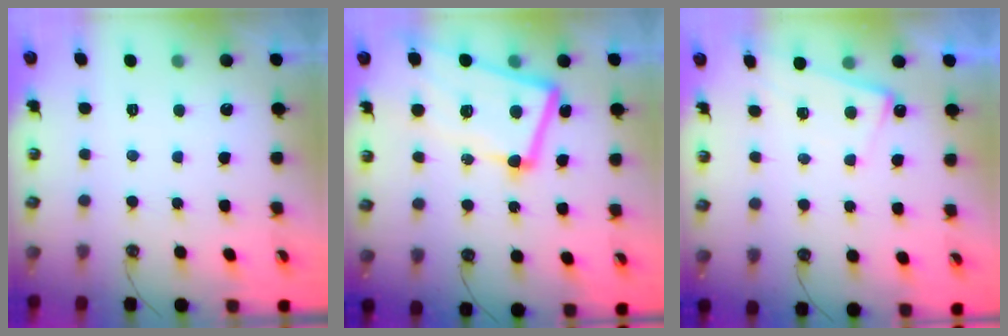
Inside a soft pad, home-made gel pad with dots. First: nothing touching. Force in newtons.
{"total": 11.9, "press": 11.7, "slide": 2.4}
{"total": 4.4, "press": 4.4, "slide": 0.3}